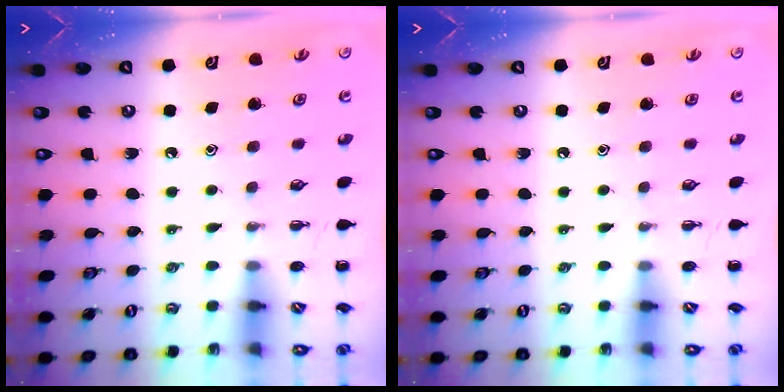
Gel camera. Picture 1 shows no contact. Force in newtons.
{"total": 0.0}